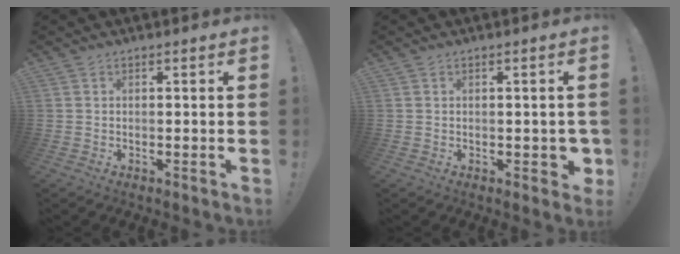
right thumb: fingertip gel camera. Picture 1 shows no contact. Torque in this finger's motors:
{"motor_torque": [0.88, 0.73, 0.19, -0.75, 0.38]}